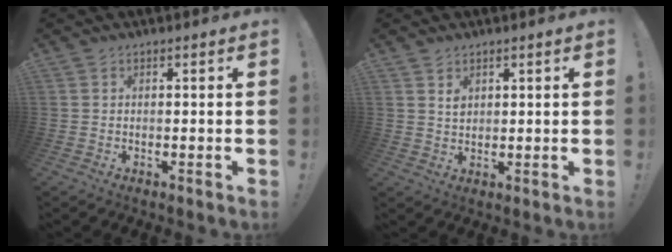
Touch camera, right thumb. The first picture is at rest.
{"total": 2.5, "force": [1.6, 1.7, 0.8], "torque": [-0.003, -0.012, 0.026]}